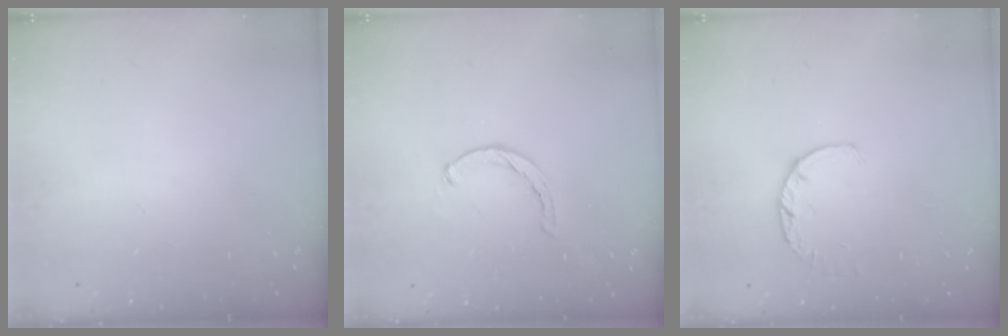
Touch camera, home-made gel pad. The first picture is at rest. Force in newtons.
{"total": 1.1, "press": 1.1, "slide": 0.2}
{"total": 3.0, "press": 2.9, "slide": 0.4}